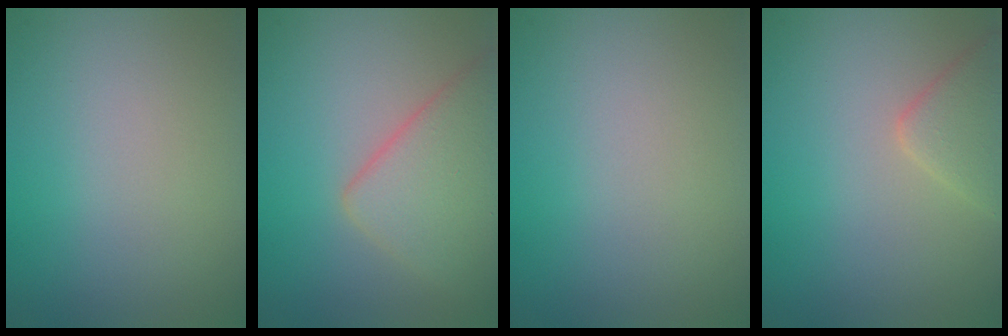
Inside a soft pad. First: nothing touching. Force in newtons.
{"total": 4.9, "press": 4.9, "slide": 0.2}
{"total": 0.0}
{"total": 2.8, "press": 2.8, "slide": 0.1}